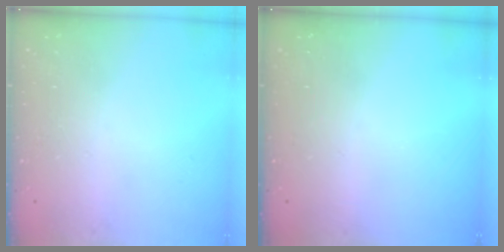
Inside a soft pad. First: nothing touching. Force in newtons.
{"total": 0.0}